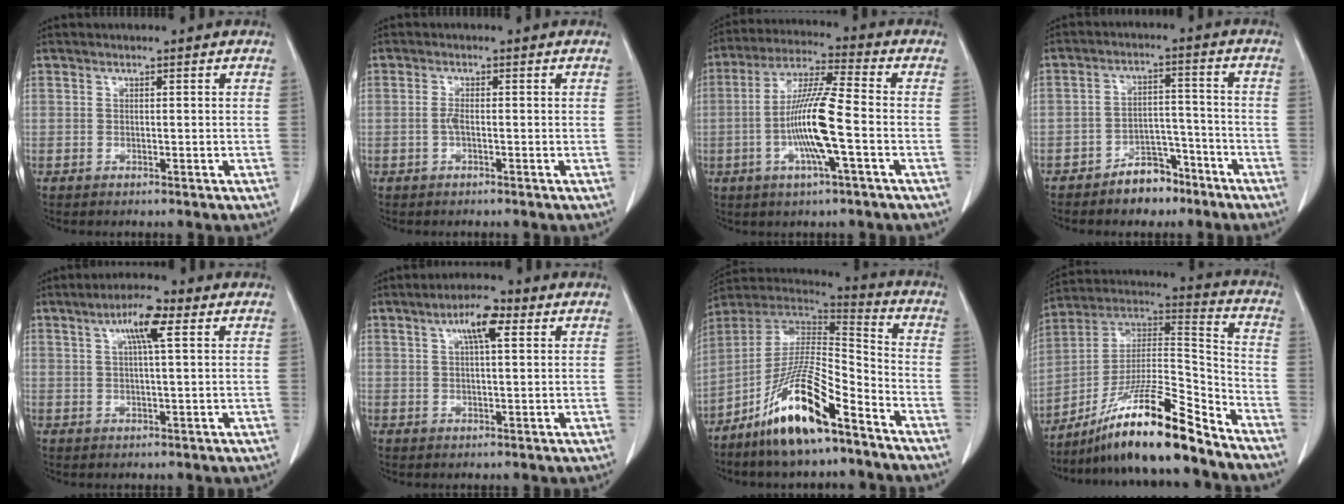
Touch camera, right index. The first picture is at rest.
{"total": 1.3, "force": [-0.3, 0.2, 1.2], "torque": [-0.023, 0.003, -0.006]}
{"total": 11.7, "force": [-2.6, 0.3, 11.5], "torque": [-0.222, 0.000, -0.054]}
{"total": 6.5, "force": [-4.7, 3.7, 2.5], "torque": [-0.038, 0.019, -0.074]}
{"total": 5.7, "force": [2.4, 0.5, 5.2], "torque": [-0.093, 0.008, 0.038]}
{"total": 5.4, "force": [2.3, 1.1, 4.7], "torque": [-0.086, 0.010, 0.037]}
{"total": 16.4, "force": [-10.3, 2.7, 12.5], "torque": [-0.243, -0.008, -0.189]}
{"total": 17.5, "force": [-13.3, 0.6, 11.5], "torque": [-0.206, 0.007, -0.234]}